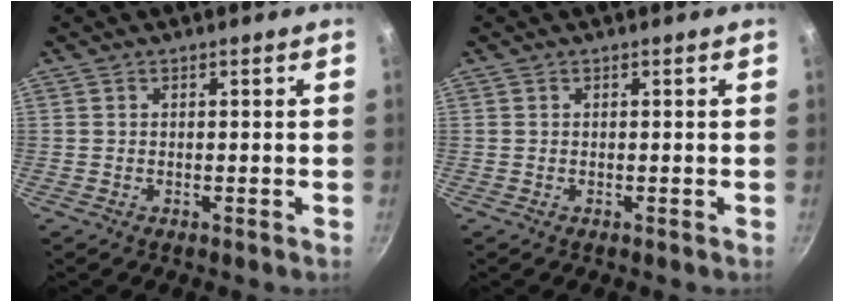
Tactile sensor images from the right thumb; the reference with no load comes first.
{"total": 0.0}